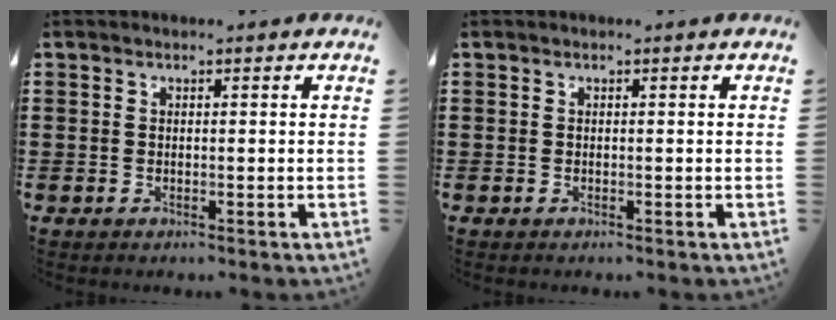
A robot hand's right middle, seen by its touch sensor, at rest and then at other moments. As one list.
[{"total": 0.0}]